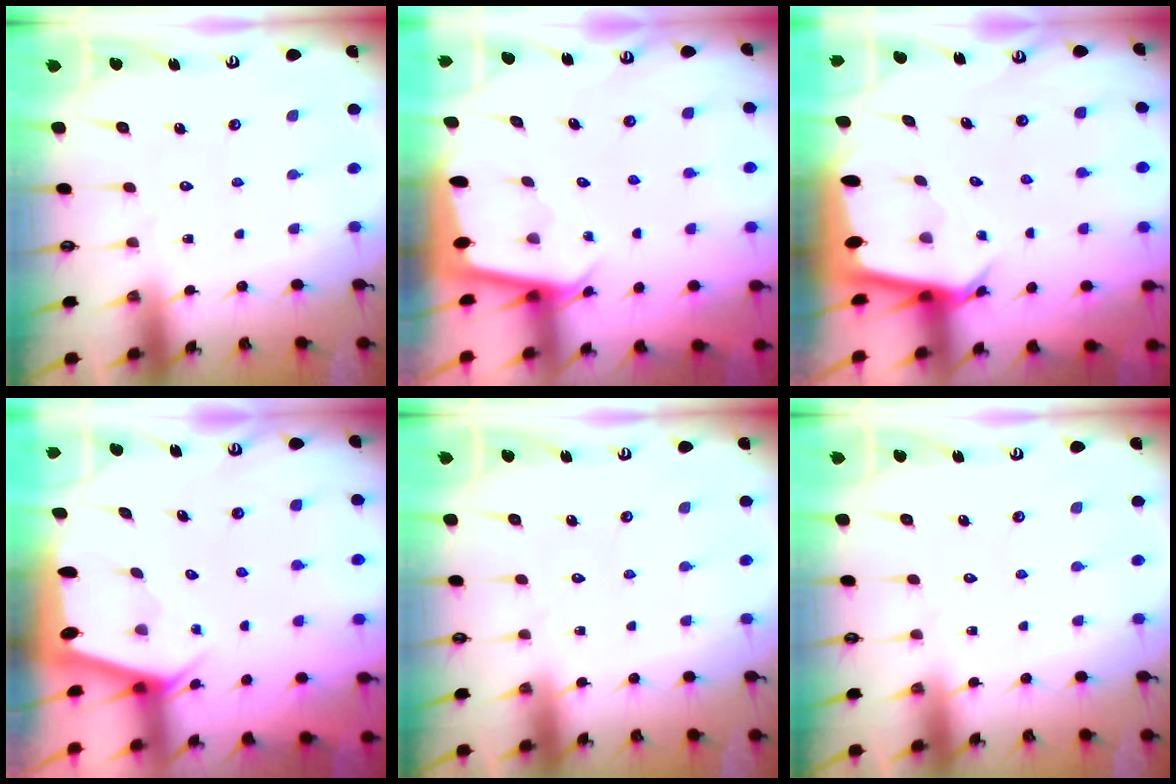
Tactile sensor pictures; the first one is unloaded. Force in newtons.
{"total": 1.9, "press": 1.9, "slide": 0.0}
{"total": 3.6, "press": 3.6, "slide": 0.1}
{"total": 2.1, "press": 2.0, "slide": 0.4}
{"total": 0.0}
{"total": 0.0}